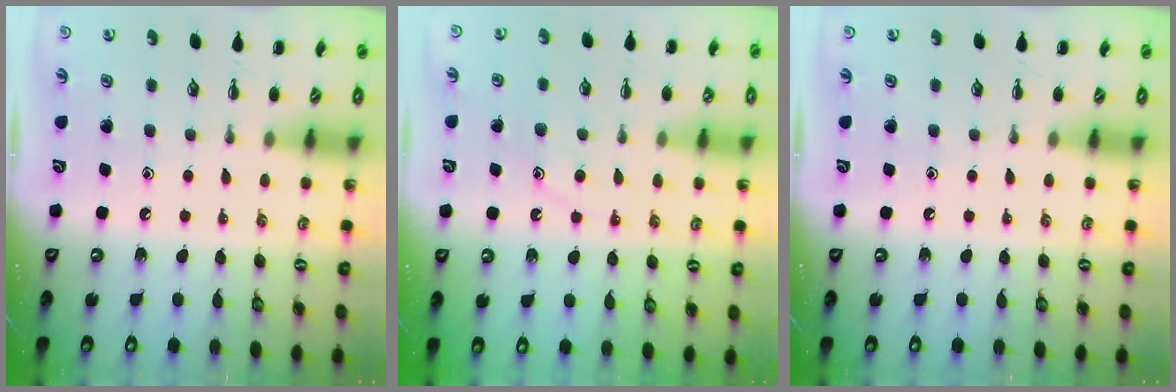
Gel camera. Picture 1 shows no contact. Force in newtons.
{"total": 9.6, "press": 9.5, "slide": 0.9}
{"total": 0.0}